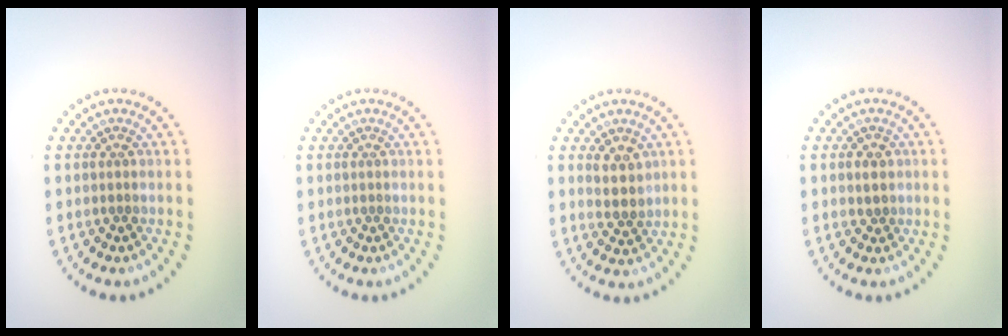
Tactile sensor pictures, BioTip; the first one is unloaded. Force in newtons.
{"total": 0.0}
{"total": 2.4, "press": 2.2, "slide": 1.0}
{"total": 1.0, "press": 0.9, "slide": 0.4}